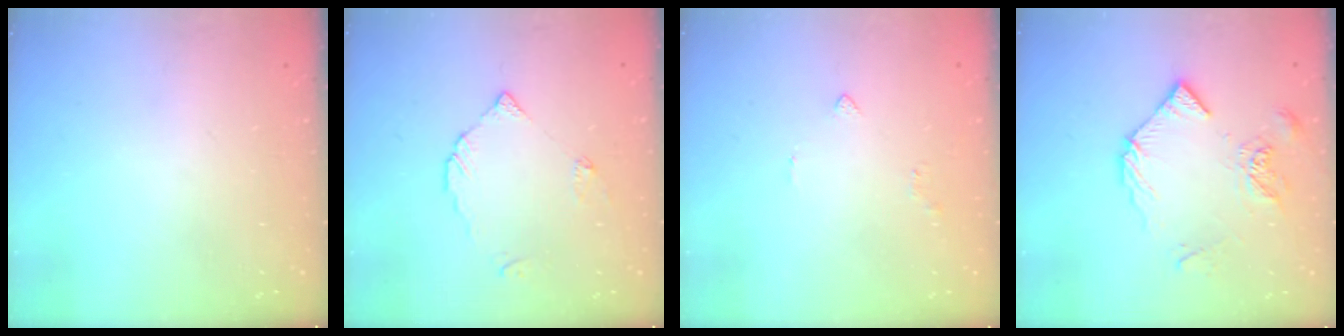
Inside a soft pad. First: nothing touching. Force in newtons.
{"total": 3.9, "press": 3.9, "slide": 0.0}
{"total": 2.2, "press": 2.1, "slide": 0.5}
{"total": 9.0, "press": 9.0, "slide": 0.9}